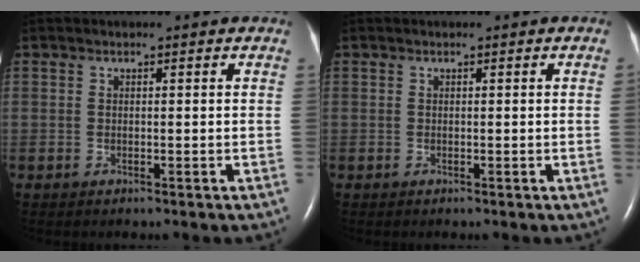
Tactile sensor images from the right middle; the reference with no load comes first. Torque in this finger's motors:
{"motor_torque": [0.36, -0.36, -0.71, -0.21]}